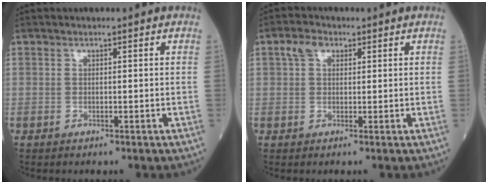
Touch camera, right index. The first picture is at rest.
{"total": 2.8, "force": [1.2, 1.8, 1.7], "torque": [-0.039, 0.020, 0.022]}